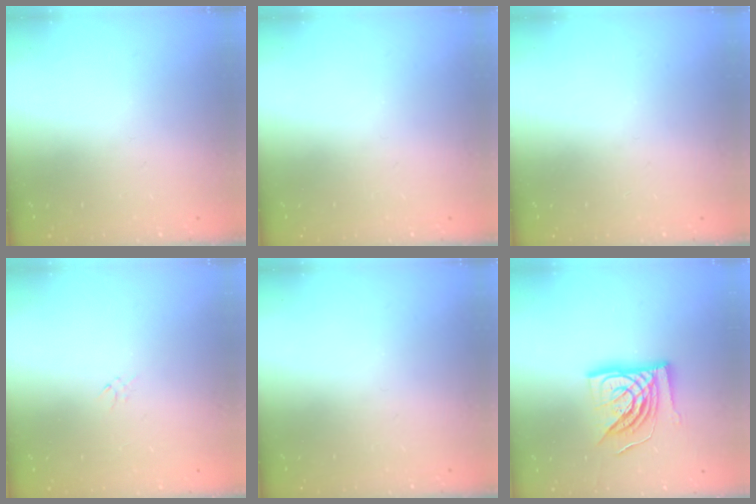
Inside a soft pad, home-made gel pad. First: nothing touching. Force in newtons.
{"total": 0.0}
{"total": 0.0}
{"total": 0.9, "press": 0.8, "slide": 0.4}
{"total": 0.0}
{"total": 15.9, "press": 15.8, "slide": 1.9}